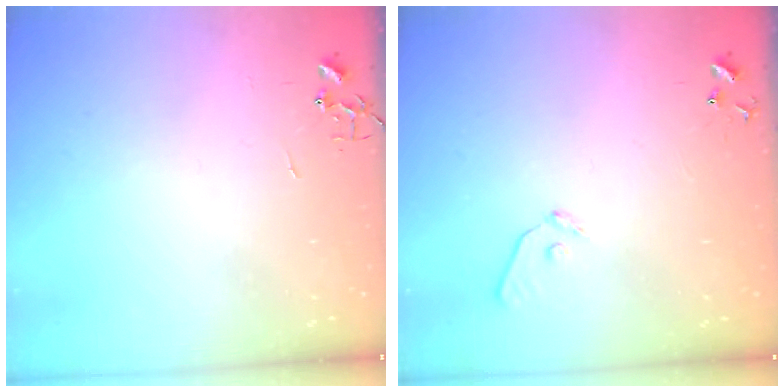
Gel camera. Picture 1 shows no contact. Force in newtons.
{"total": 7.4, "press": 7.4, "slide": 0.6}